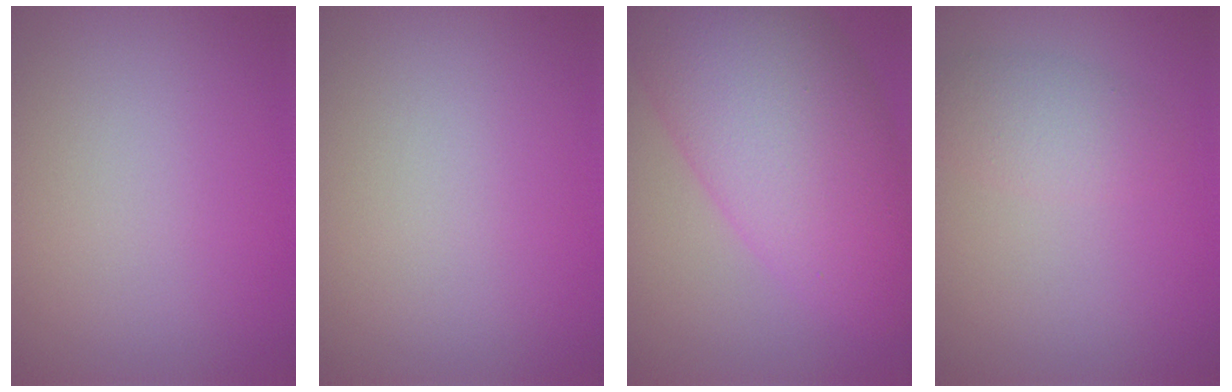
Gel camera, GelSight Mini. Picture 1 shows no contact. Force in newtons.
{"total": 0.0}
{"total": 11.4, "press": 11.4, "slide": 0.3}
{"total": 2.4, "press": 2.4, "slide": 0.1}